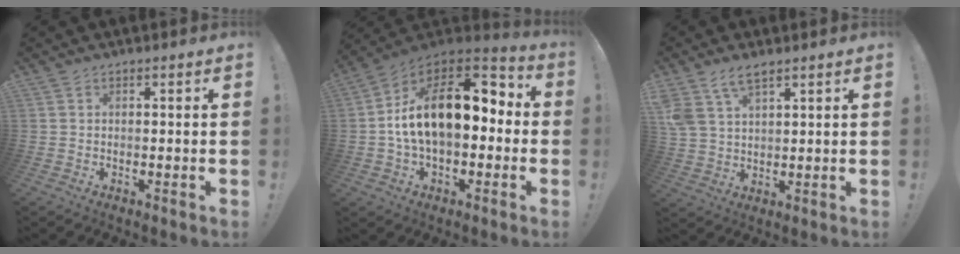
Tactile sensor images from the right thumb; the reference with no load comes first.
{"total": 20.8, "force": [2.9, 11.4, 17.2], "torque": [-0.261, 0.001, 0.054]}
{"total": 7.4, "force": [5.0, 3.6, 4.0], "torque": [-0.073, -0.014, 0.097]}